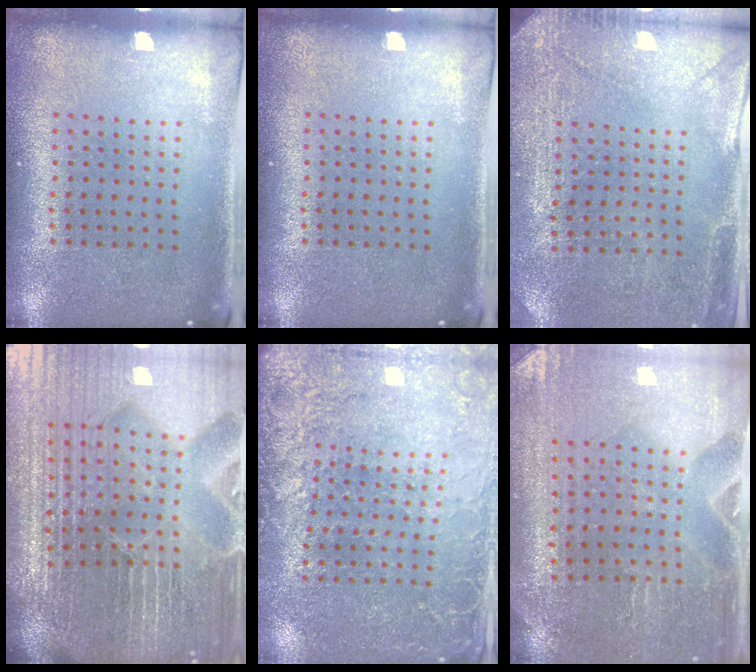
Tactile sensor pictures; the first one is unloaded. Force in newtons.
{"total": 0.0}
{"total": 2.8, "press": 2.7, "slide": 0.9}
{"total": 7.2, "press": 6.3, "slide": 3.5}
{"total": 2.7, "press": 2.7, "slide": 0.3}
{"total": 0.8, "press": 0.8, "slide": 0.2}